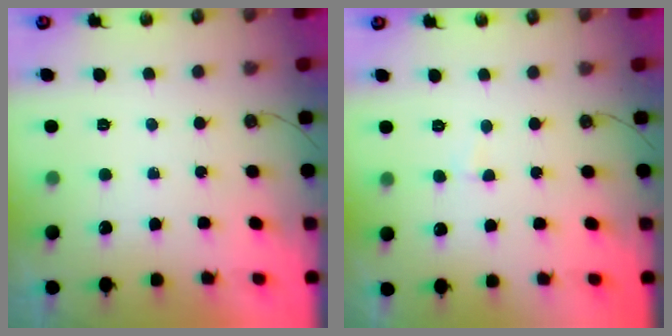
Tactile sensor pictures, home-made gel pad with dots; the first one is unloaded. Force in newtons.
{"total": 3.5, "press": 0.9, "slide": 3.4}